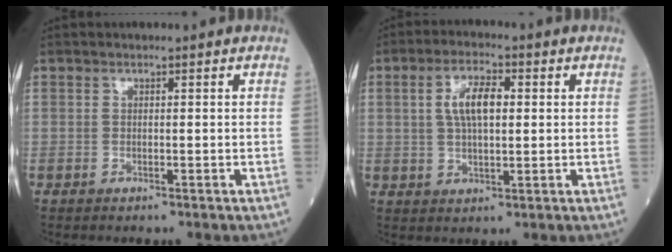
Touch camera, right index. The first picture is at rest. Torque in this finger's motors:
{"motor_torque": [0.40, 0.19, 0.16, 0.09]}